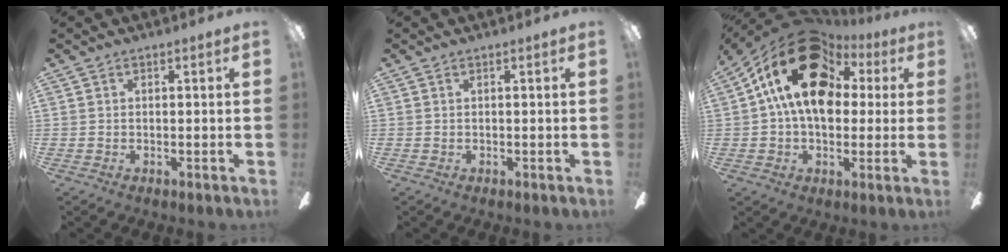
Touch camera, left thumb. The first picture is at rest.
{"total": 0.0}
{"total": 20.5, "force": [7.1, 13.5, 13.7], "torque": [-0.242, -0.014, 0.126]}